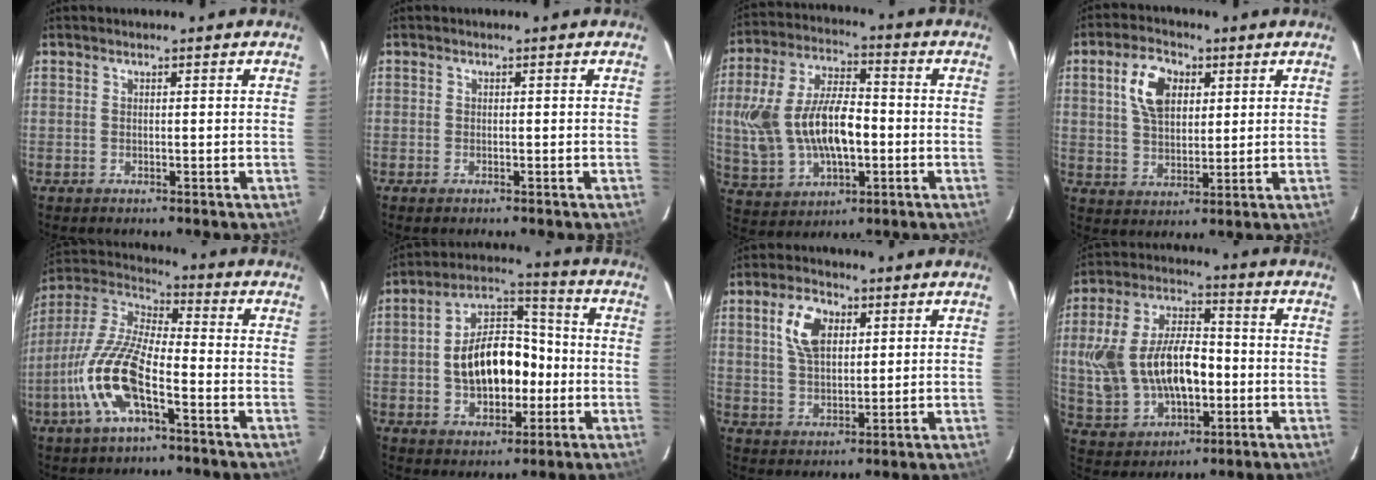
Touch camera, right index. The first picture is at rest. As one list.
[{"total": 0.8, "force": [-0.6, 0.4, 0.4], "torque": [-0.008, -0.004, -0.012]}, {"total": 17.8, "force": [-1.7, 9.7, 14.8], "torque": [-0.319, 0.008, -0.014]}, {"total": 9.2, "force": [3.2, 5.5, 6.6], "torque": [-0.124, 0.021, 0.062]}, {"total": 14.8, "force": [-6.3, 4.5, 12.6], "torque": [-0.271, -0.008, -0.129]}, {"total": 14.4, "force": [-2.1, 9.3, 10.9], "torque": [-0.206, 0.031, -0.024]}, {"total": 8.6, "force": [3.1, 5.0, 6.2], "torque": [-0.118, 0.018, 0.062]}, {"total": 18.4, "force": [-1.7, 11.0, 14.6], "torque": [-0.317, 0.012, -0.013]}]